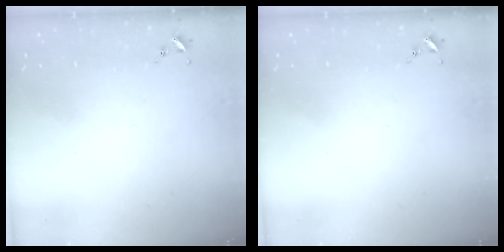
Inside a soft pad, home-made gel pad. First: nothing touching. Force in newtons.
{"total": 0.0}